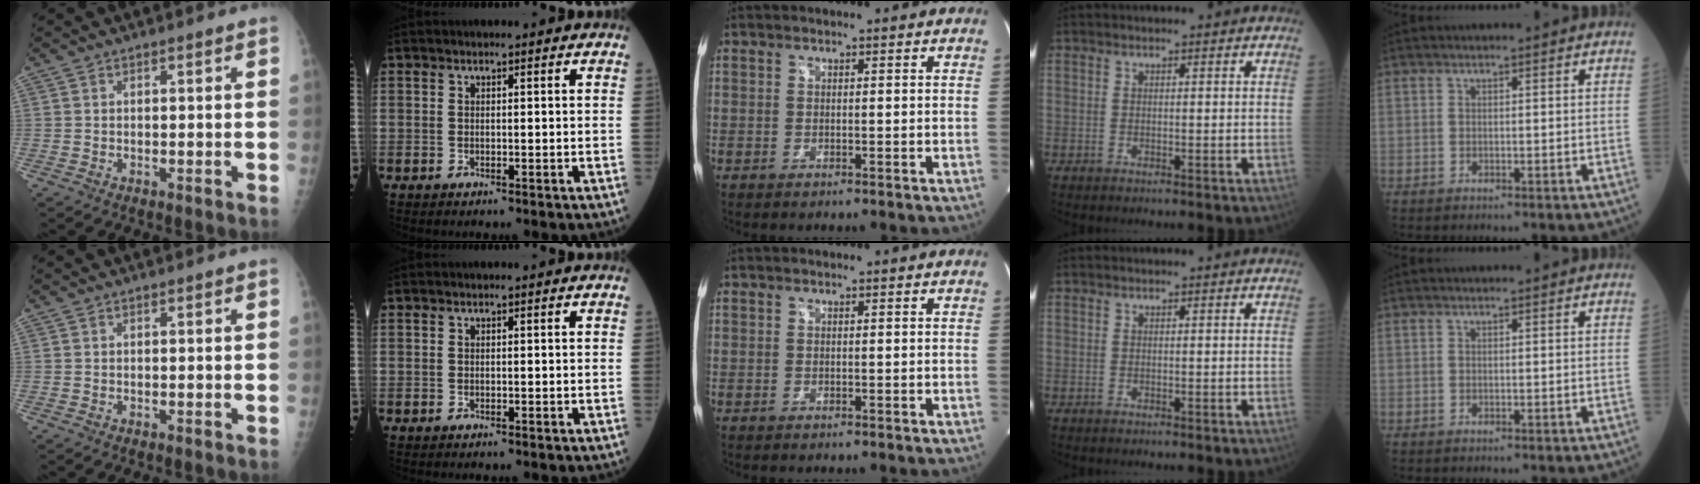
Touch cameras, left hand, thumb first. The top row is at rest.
{}